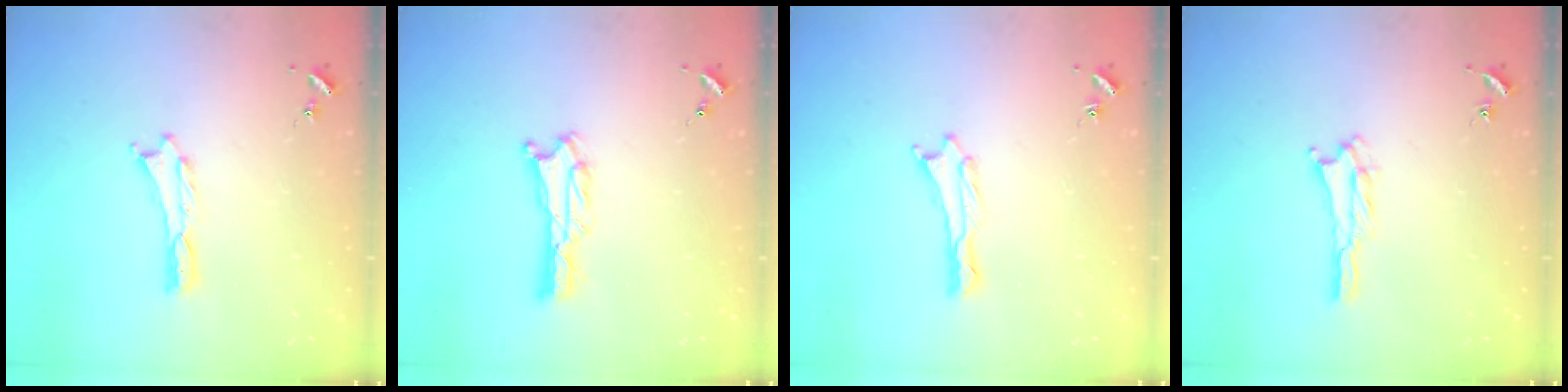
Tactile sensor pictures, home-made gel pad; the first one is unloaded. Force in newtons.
{"total": 0.7, "press": 0.7, "slide": 0.1}
{"total": 0.0}
{"total": 2.1, "press": 2.1, "slide": 0.3}